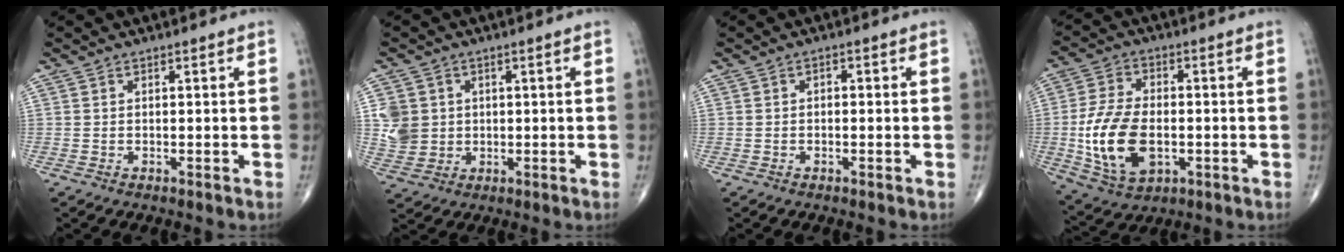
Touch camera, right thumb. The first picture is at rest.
{"total": 6.5, "force": [1.0, 6.0, 2.3], "torque": [-0.023, -0.001, 0.027]}
{"total": 0.9, "force": [-0.1, 0.6, 0.7], "torque": [-0.003, 0.003, -0.006]}
{"total": 14.6, "force": [-2.3, 8.6, 11.5], "torque": [-0.223, 0.002, -0.032]}